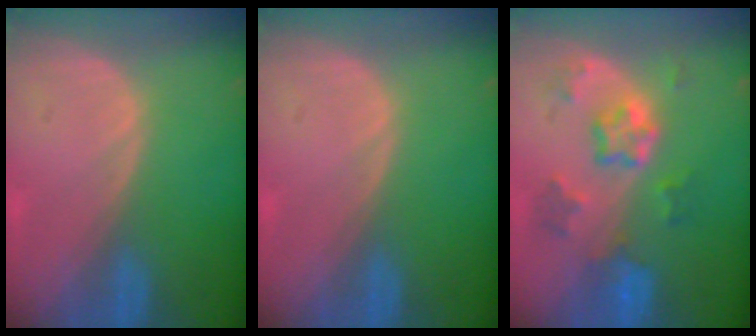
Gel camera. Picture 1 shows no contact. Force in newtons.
{"total": 0.0}
{"total": 7.3, "press": 6.4, "slide": 3.4}